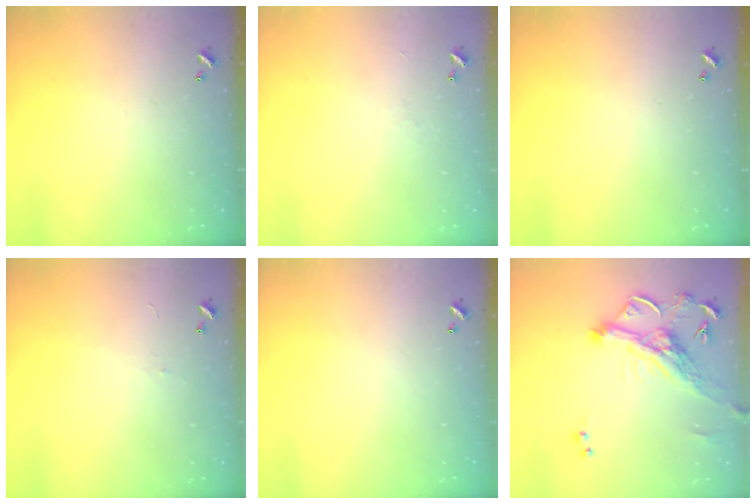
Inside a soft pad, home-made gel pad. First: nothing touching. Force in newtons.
{"total": 1.3, "press": 1.2, "slide": 0.5}
{"total": 0.0}
{"total": 2.3, "press": 2.3, "slide": 0.3}
{"total": 0.0}
{"total": 6.5, "press": 6.3, "slide": 1.6}